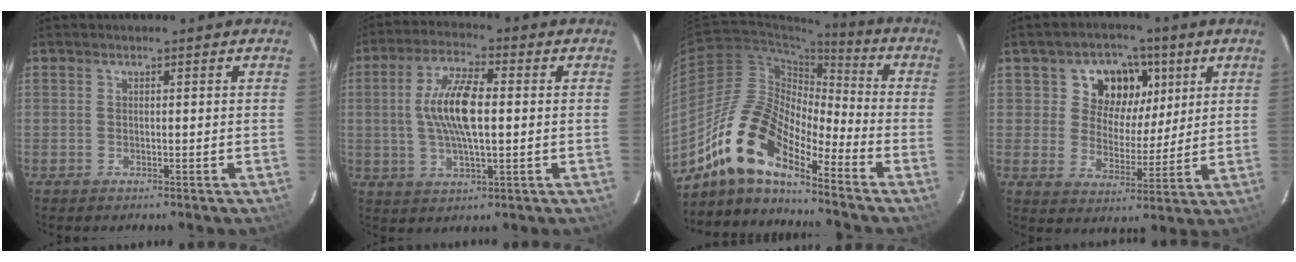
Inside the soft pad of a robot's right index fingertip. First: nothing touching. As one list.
[{"total": 10.7, "force": [0.5, 3.5, 10.1], "torque": [-0.200, 0.009, 0.009]}, {"total": 14.9, "force": [-11.2, 4.5, 8.8], "torque": [-0.151, 0.004, -0.228]}, {"total": 10.4, "force": [4.1, 8.5, 4.4], "torque": [-0.078, 0.003, 0.065]}]